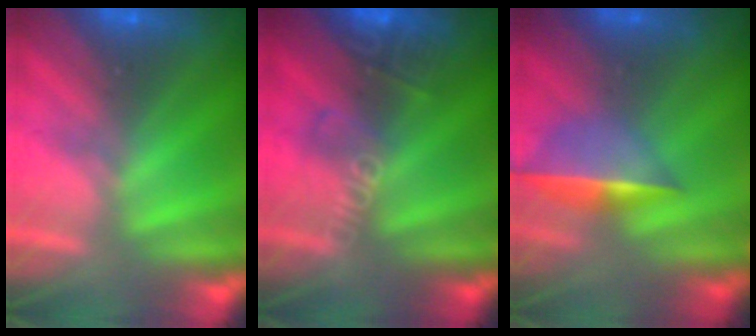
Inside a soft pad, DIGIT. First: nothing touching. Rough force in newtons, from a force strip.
{"total": 2.8}
{"total": 1.6}